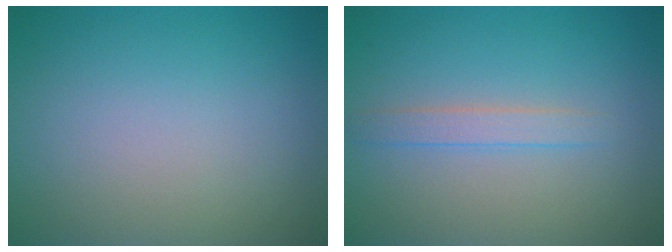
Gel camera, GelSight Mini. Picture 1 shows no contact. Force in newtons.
{"total": 1.7, "press": 1.7, "slide": 0.0}